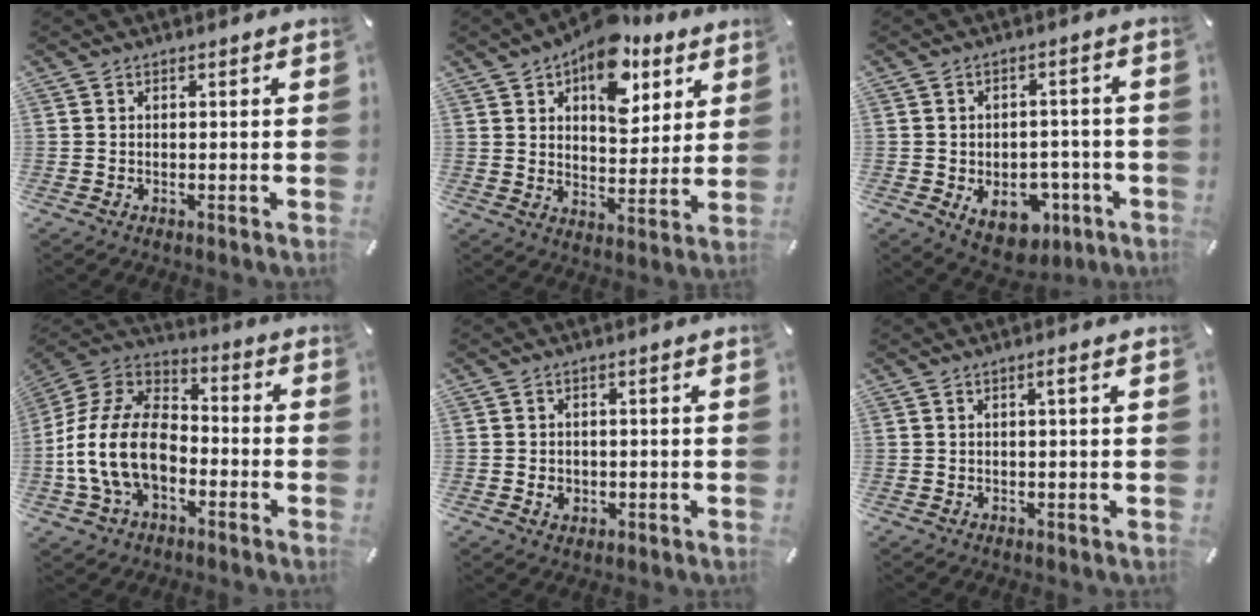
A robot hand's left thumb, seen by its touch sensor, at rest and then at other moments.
{"total": 14.2, "force": [8.2, 8.5, 8.0], "torque": [-0.103, -0.046, 0.140]}
{"total": 9.4, "force": [-3.1, 7.1, 5.2], "torque": [-0.065, 0.012, -0.045]}
{"total": 16.6, "force": [-5.3, 11.0, 11.1], "torque": [-0.247, 0.030, -0.099]}
{"total": 2.4, "force": [-0.5, 1.9, 1.3], "torque": [-0.025, 0.004, -0.011]}
{"total": 1.7, "force": [0.4, 0.0, 1.7], "torque": [-0.031, -0.001, 0.005]}